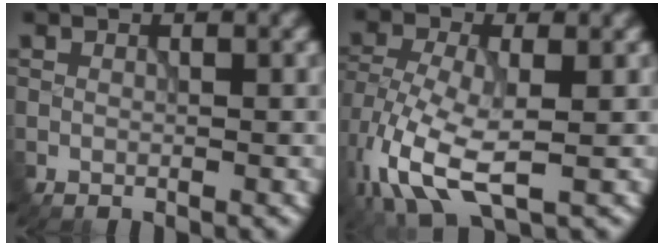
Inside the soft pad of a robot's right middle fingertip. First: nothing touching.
{"total": 7.8, "force": [-2.8, 3.9, 6.2], "torque": [-0.138, -0.008, -0.058]}